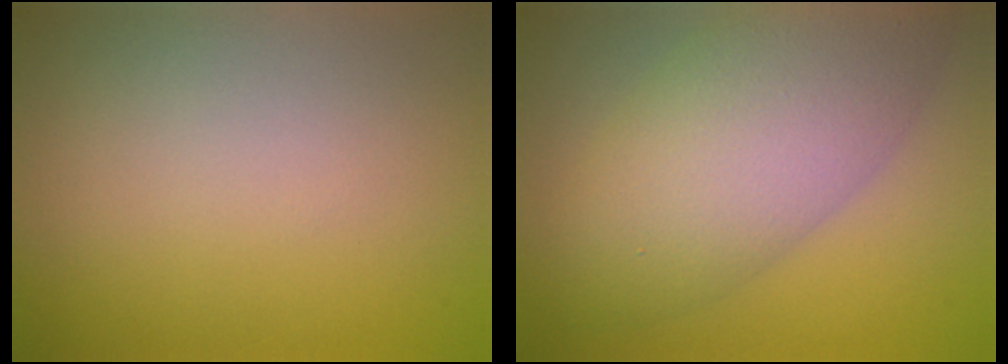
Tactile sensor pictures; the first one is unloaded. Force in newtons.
{"total": 8.5, "press": 8.5, "slide": 0.0}